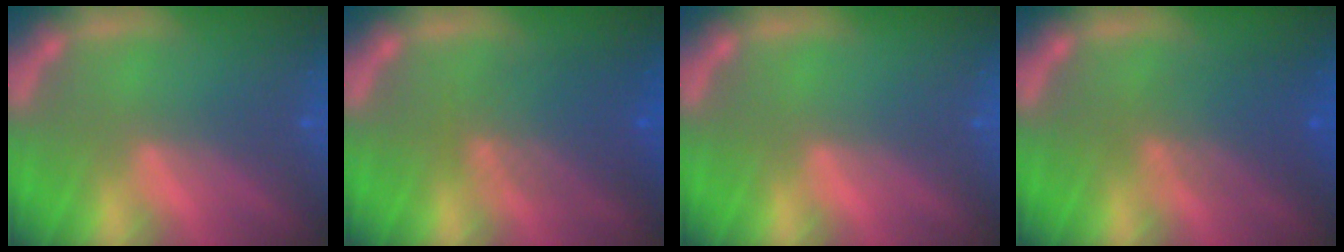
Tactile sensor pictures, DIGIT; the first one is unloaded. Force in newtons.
{"total": 5.1}
{"total": 0.0}
{"total": 4.6}